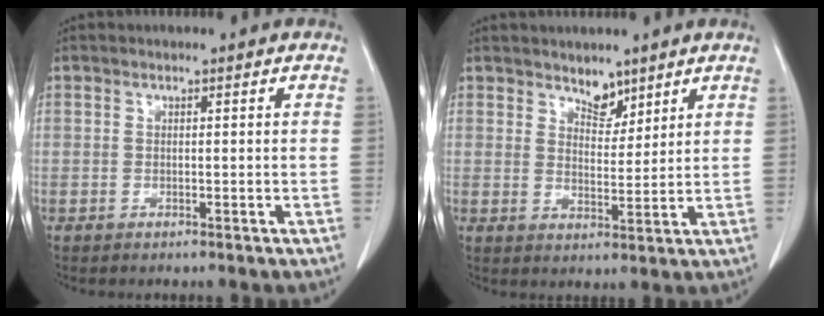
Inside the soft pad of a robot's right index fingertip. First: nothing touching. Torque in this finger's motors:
{"motor_torque": [-0.03, 0.31, 0.00, 0.00]}